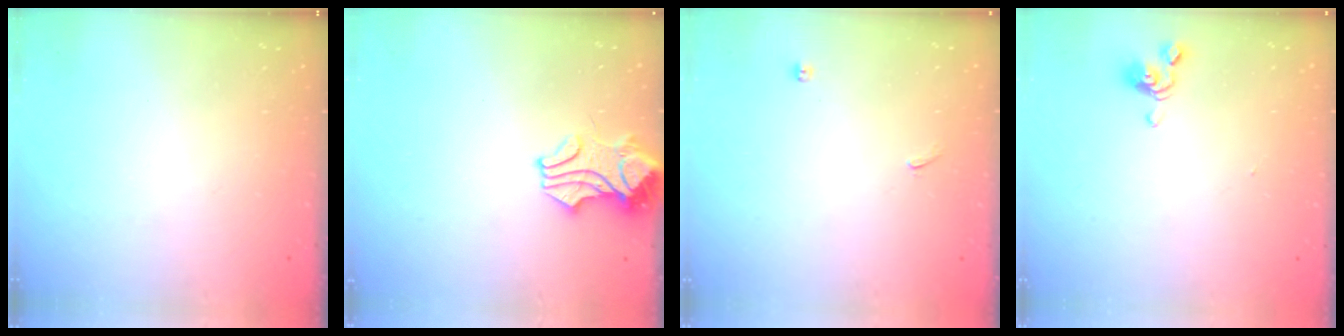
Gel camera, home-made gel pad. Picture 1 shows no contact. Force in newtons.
{"total": 1.7, "press": 1.5, "slide": 0.8}
{"total": 1.9, "press": 1.6, "slide": 1.0}
{"total": 0.7, "press": 0.6, "slide": 0.5}